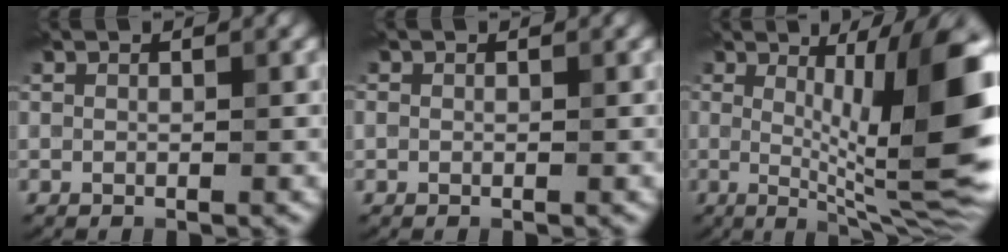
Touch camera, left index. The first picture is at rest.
{"total": 0.8, "force": [0.2, 0.7, 0.3], "torque": [0.000, 0.008, -0.003]}
{"total": 11.4, "force": [1.1, 2.0, 11.2], "torque": [-0.151, 0.000, 0.023]}